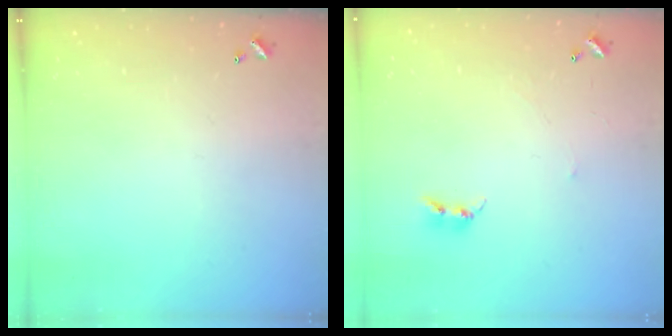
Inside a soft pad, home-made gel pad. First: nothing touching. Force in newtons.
{"total": 2.4, "press": 2.4, "slide": 0.2}